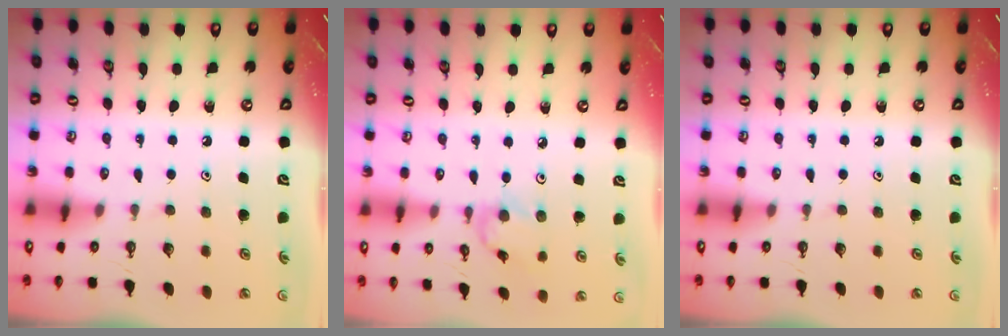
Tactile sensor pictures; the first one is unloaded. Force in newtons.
{"total": 4.8, "press": 4.8, "slide": 0.3}
{"total": 0.0}